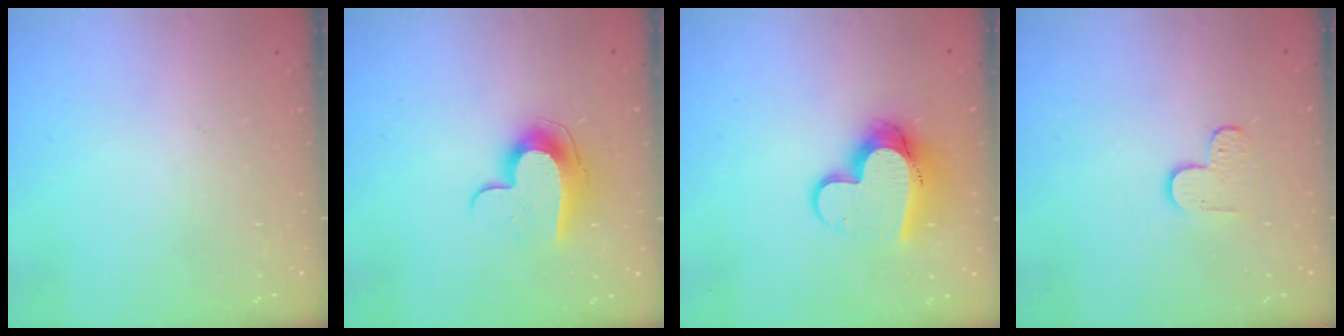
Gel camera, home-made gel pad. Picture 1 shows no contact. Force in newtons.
{"total": 10.2, "press": 10.2, "slide": 0.1}
{"total": 11.5, "press": 11.4, "slide": 1.2}
{"total": 3.7, "press": 3.7, "slide": 0.4}